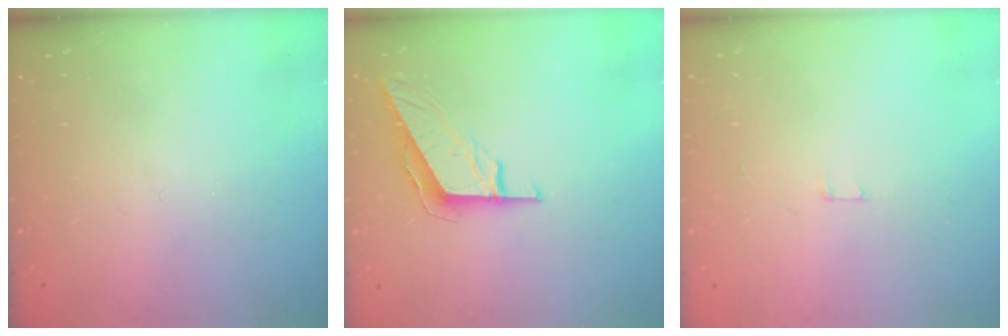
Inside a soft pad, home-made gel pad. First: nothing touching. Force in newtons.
{"total": 8.6, "press": 8.6, "slide": 0.2}
{"total": 1.8, "press": 1.8, "slide": 0.1}